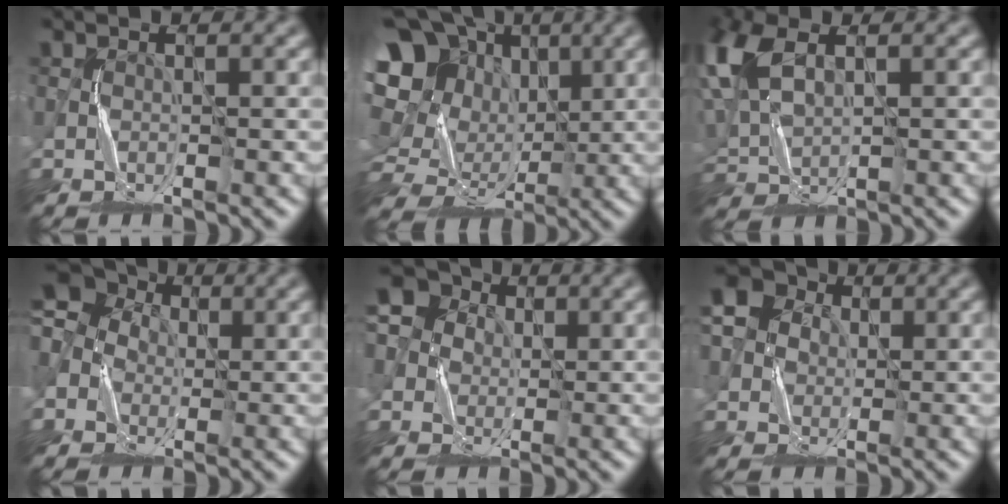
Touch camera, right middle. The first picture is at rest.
{"total": 16.4, "force": [4.5, 13.9, 7.5], "torque": [-0.207, 0.037, 0.081]}
{"total": 7.3, "force": [3.0, 4.1, 5.2], "torque": [-0.159, 0.010, 0.065]}
{"total": 7.3, "force": [1.0, 6.2, 3.8], "torque": [-0.081, 0.024, -0.013]}
{"total": 5.9, "force": [0.9, 5.4, 2.1], "torque": [-0.044, 0.029, -0.015]}
{"total": 5.5, "force": [0.9, 5.1, 1.8], "torque": [-0.031, 0.027, -0.010]}